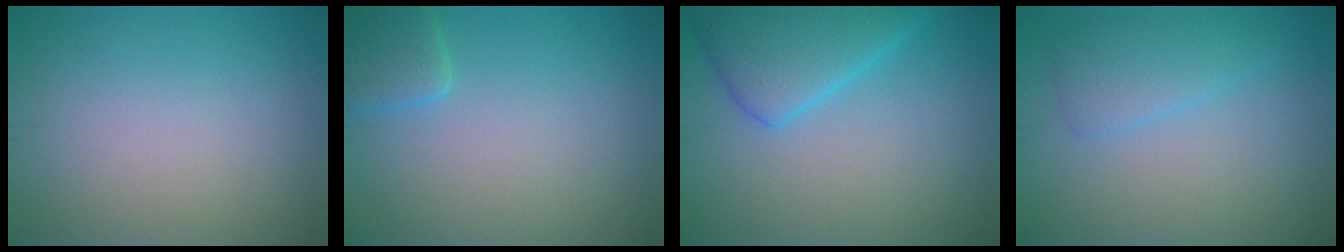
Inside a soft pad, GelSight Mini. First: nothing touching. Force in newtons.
{"total": 2.4, "press": 2.4, "slide": 0.1}
{"total": 5.4, "press": 5.4, "slide": 0.3}
{"total": 2.6, "press": 2.6, "slide": 0.1}